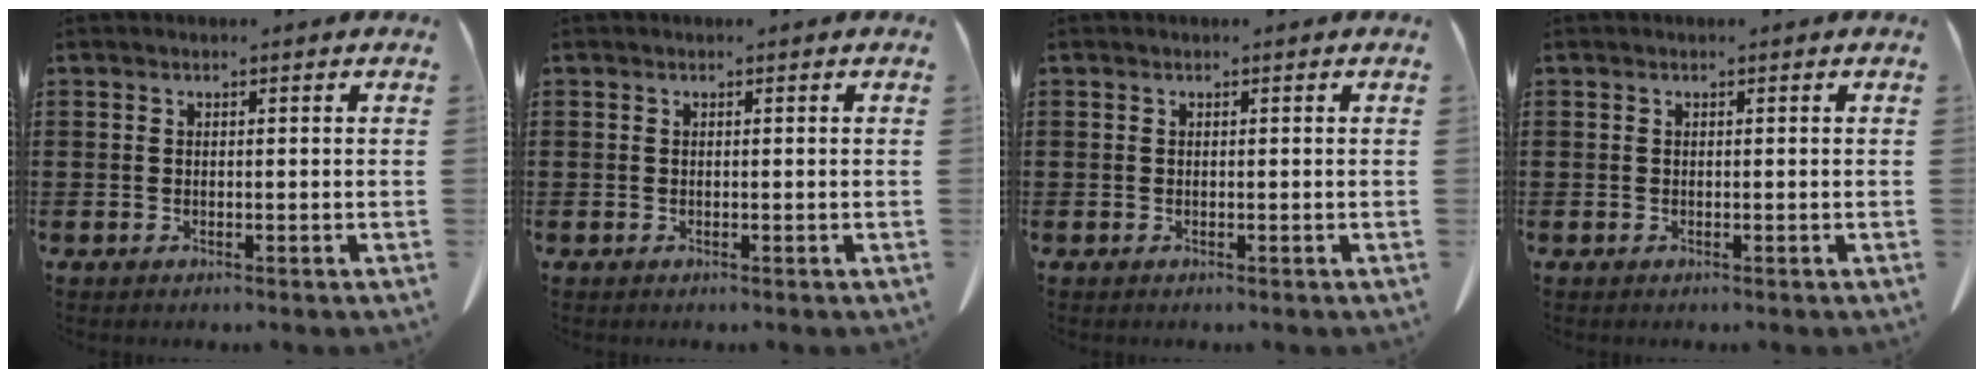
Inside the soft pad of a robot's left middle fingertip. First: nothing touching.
{"total": 0.0}
{"total": 0.0}
{"total": 0.0}